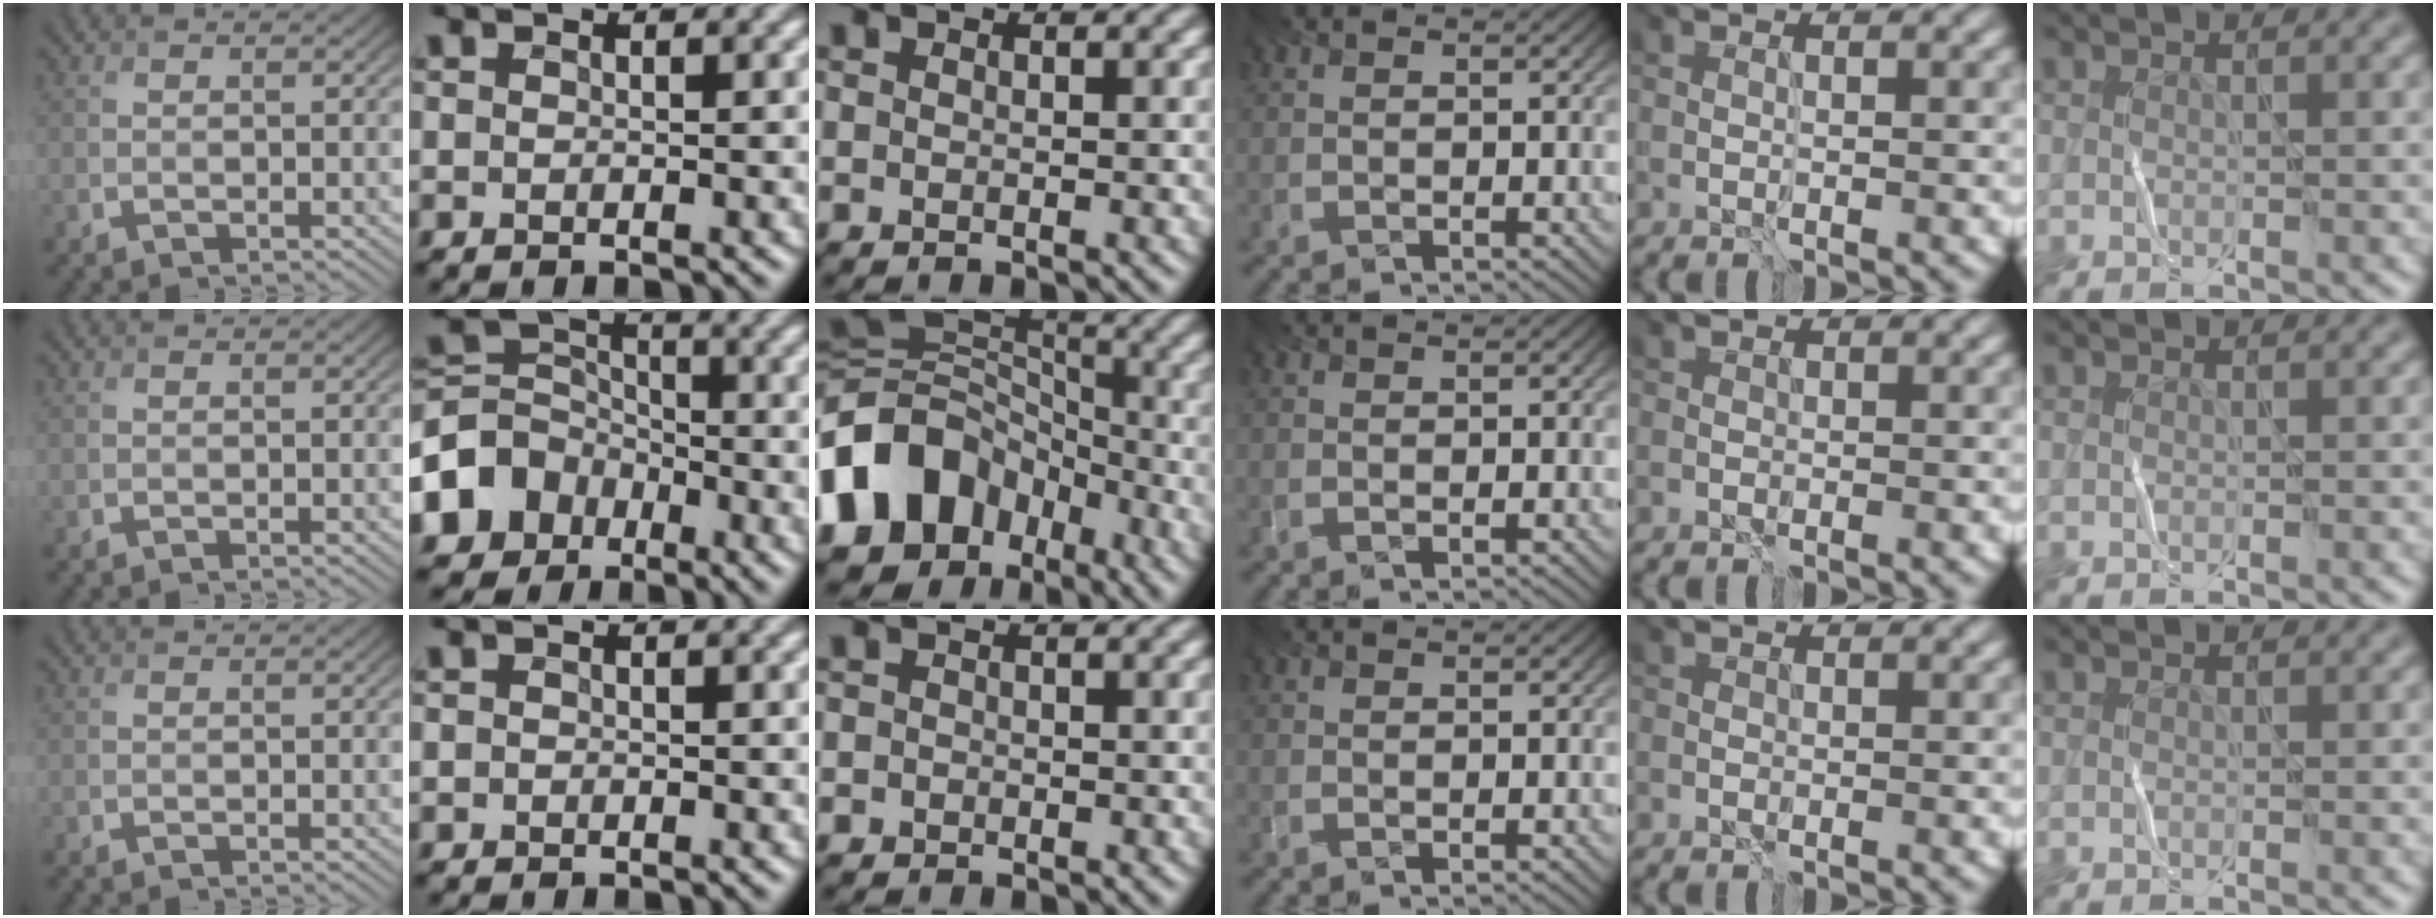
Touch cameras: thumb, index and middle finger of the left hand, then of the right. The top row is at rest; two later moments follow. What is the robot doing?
{"motion": "fold", "object": "bandana"}